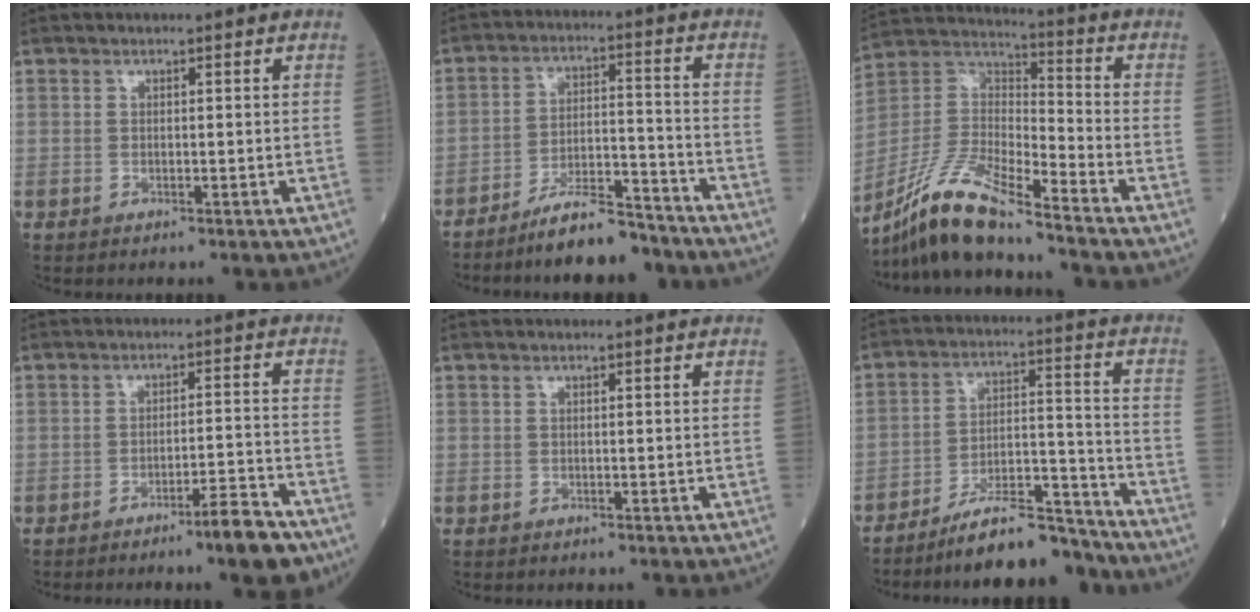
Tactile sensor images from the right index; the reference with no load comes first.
{"total": 9.0, "force": [-7.8, 1.7, 4.0], "torque": [-0.067, 0.004, -0.137]}
{"total": 13.6, "force": [-11.2, 1.2, 7.6], "torque": [-0.160, -0.003, -0.211]}
{"total": 6.6, "force": [-4.8, 0.2, 4.6], "torque": [-0.059, -0.003, -0.075]}
{"total": 0.0}
{"total": 11.6, "force": [-10.7, 1.8, 4.3], "torque": [-0.062, 0.022, -0.183]}